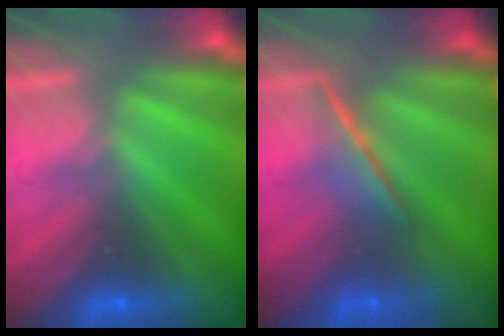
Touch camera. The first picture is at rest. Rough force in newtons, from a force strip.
{"total": 1.6}